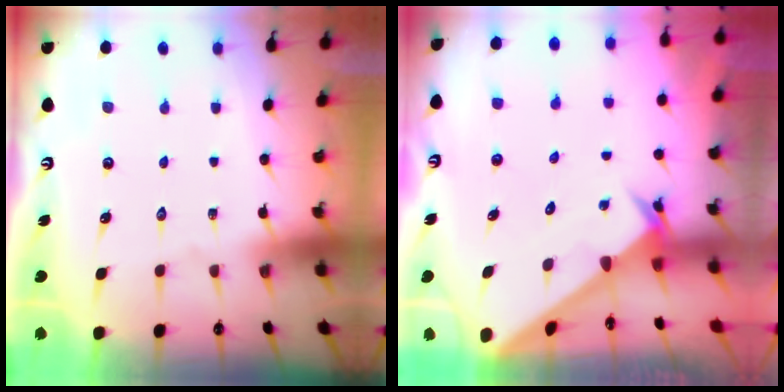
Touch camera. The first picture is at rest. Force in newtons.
{"total": 2.6, "press": 2.6, "slide": 0.2}